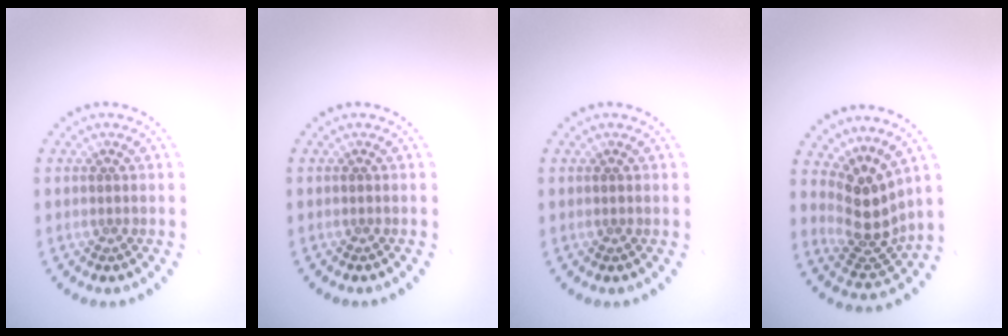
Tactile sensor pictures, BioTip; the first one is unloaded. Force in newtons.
{"total": 0.0}
{"total": 0.0}
{"total": 4.2, "press": 3.1, "slide": 2.9}